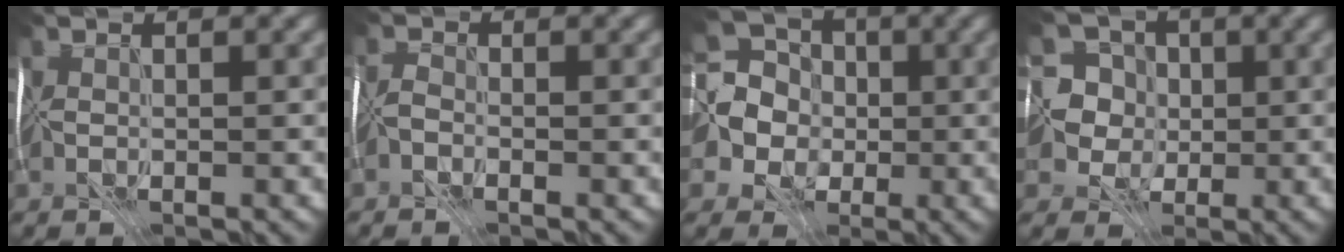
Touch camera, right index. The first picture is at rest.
{"total": 0.9, "force": [-0.7, -0.4, -0.3], "torque": [0.005, 0.008, -0.018]}
{"total": 7.1, "force": [-0.1, 6.6, 2.5], "torque": [-0.061, 0.006, -0.031]}
{"total": 5.8, "force": [0.0, 5.7, 1.1], "torque": [-0.016, 0.029, -0.029]}